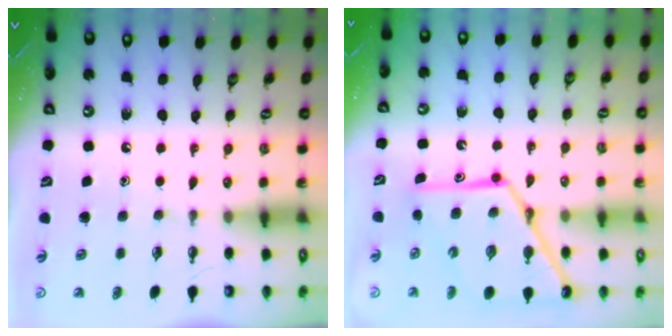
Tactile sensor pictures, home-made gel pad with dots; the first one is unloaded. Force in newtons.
{"total": 18.0, "press": 17.9, "slide": 1.5}